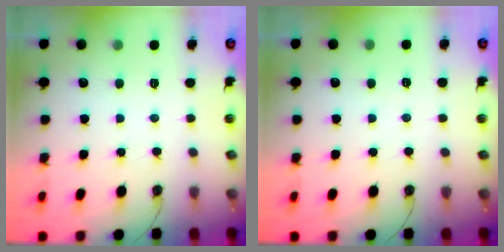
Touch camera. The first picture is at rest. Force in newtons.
{"total": 4.4, "press": 1.0, "slide": 4.2}